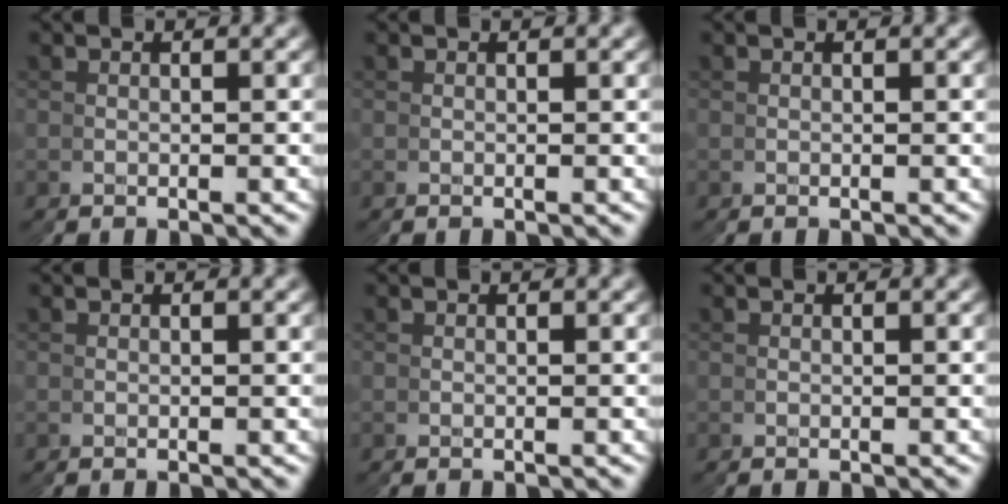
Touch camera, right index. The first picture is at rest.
{"total": 0.0}
{"total": 0.0}
{"total": 0.0}
{"total": 0.0}
{"total": 0.0}